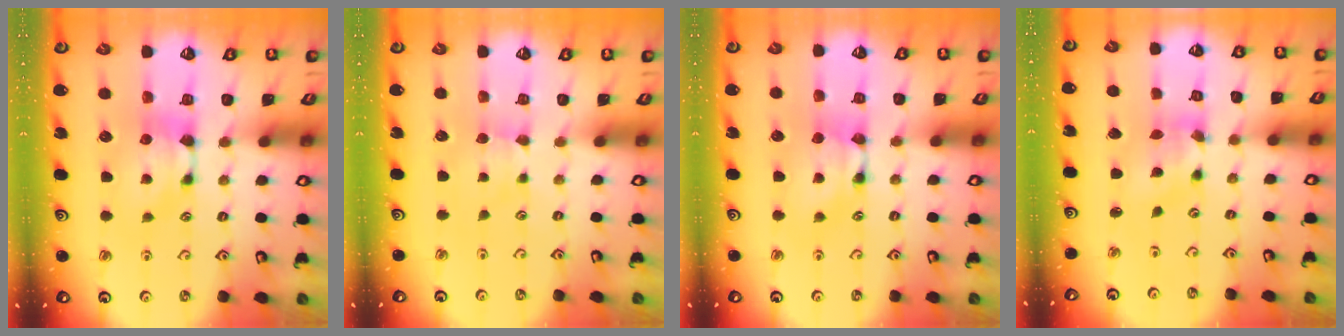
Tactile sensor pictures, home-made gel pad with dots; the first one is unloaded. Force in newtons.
{"total": 1.7, "press": 1.6, "slide": 0.4}
{"total": 1.6, "press": 1.6, "slide": 0.2}
{"total": 2.0, "press": 1.5, "slide": 1.3}